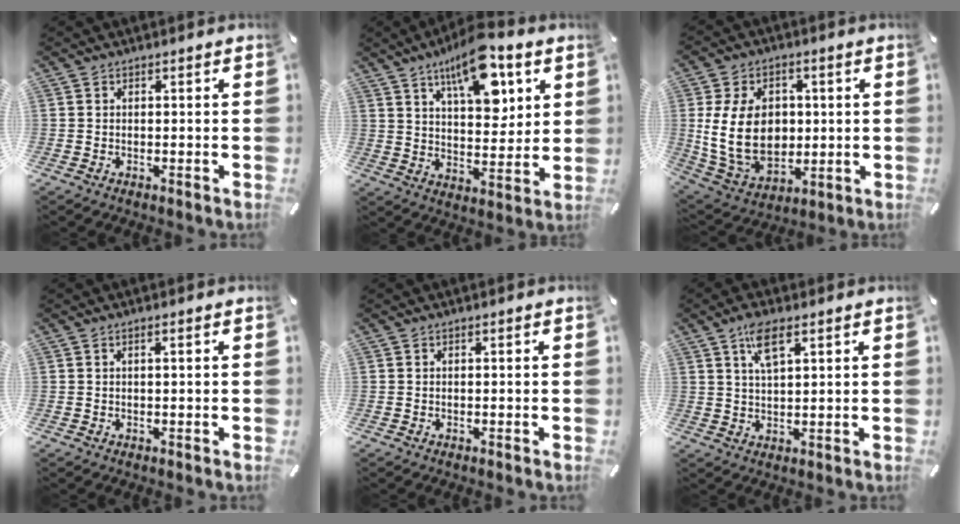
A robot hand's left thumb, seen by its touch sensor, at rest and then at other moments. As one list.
[{"total": 14.8, "force": [8.6, 6.9, 10.0], "torque": [-0.146, -0.039, 0.145]}, {"total": 15.8, "force": [1.0, 11.6, 10.6], "torque": [-0.226, 0.002, 0.018]}, {"total": 0.9, "force": [0.2, 0.1, 0.9], "torque": [-0.016, 0.000, 0.004]}, {"total": 0.0}, {"total": 6.3, "force": [3.5, 2.3, 4.7], "torque": [-0.094, 0.002, 0.060]}]